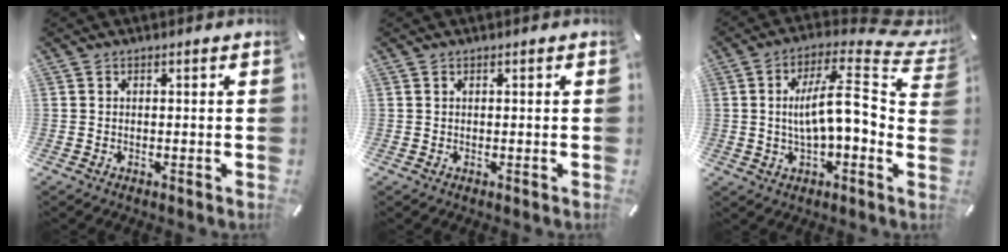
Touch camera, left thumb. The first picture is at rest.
{"total": 0.0}
{"total": 12.7, "force": [1.1, 4.6, 11.7], "torque": [-0.192, -0.010, 0.014]}